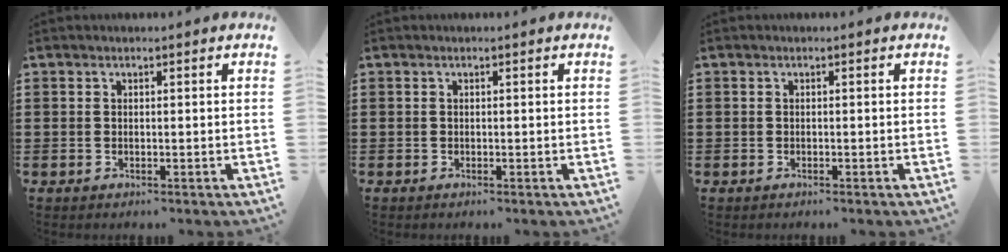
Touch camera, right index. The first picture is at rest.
{"total": 0.0}
{"total": 0.0}